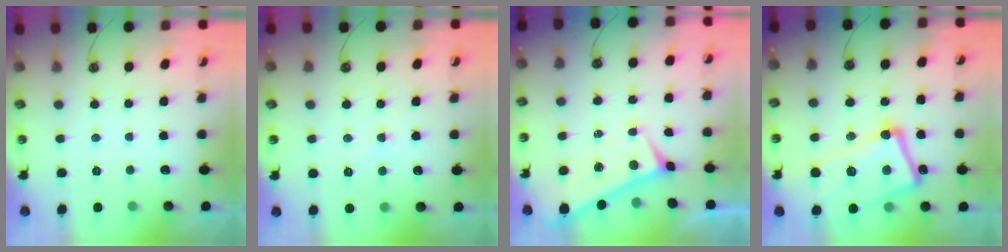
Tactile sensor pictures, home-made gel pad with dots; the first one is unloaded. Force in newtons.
{"total": 0.6, "press": 0.3, "slide": 0.6}
{"total": 0.0}
{"total": 15.3, "press": 15.1, "slide": 2.2}